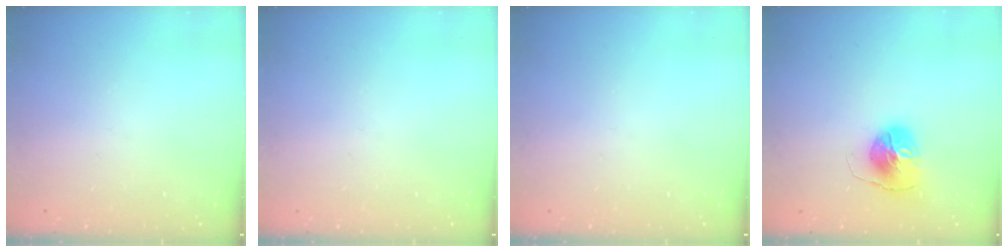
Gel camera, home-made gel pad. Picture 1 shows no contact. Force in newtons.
{"total": 0.0}
{"total": 0.0}
{"total": 10.1, "press": 10.1, "slide": 0.2}